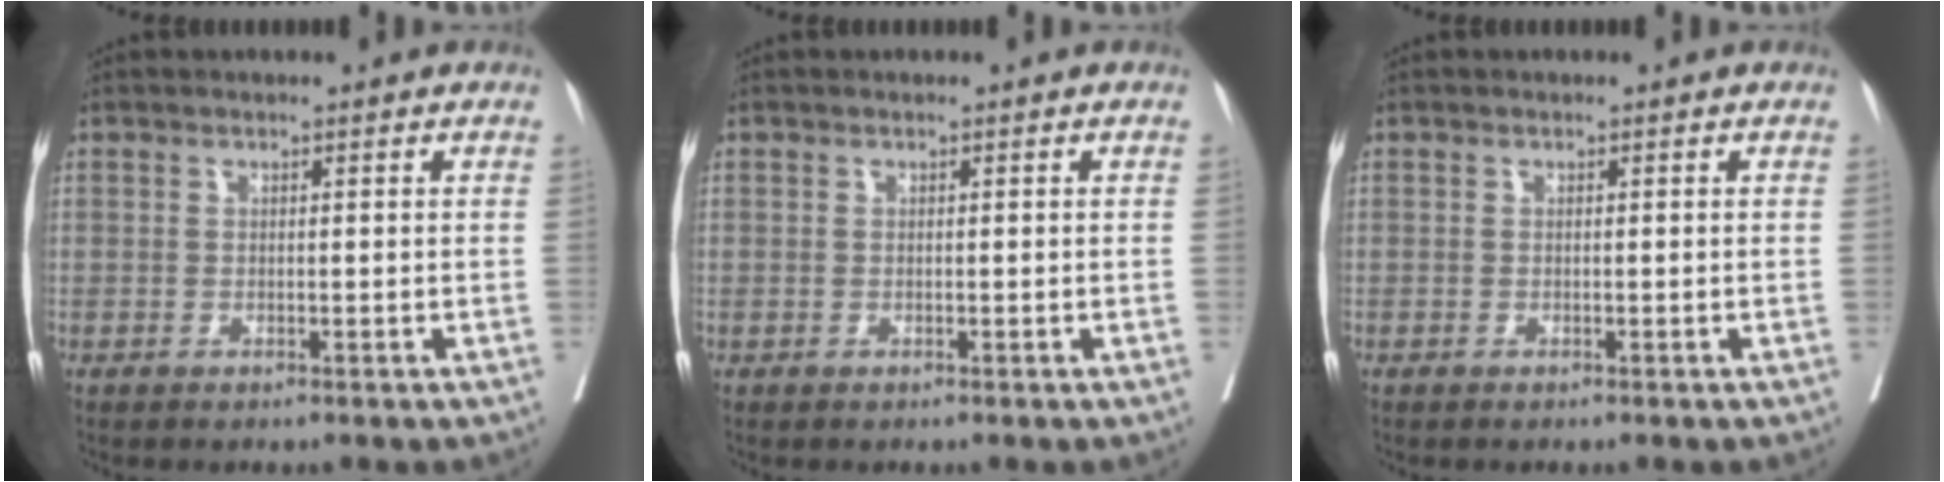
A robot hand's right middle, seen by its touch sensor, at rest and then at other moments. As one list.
[{"total": 0.0}, {"total": 0.0}]